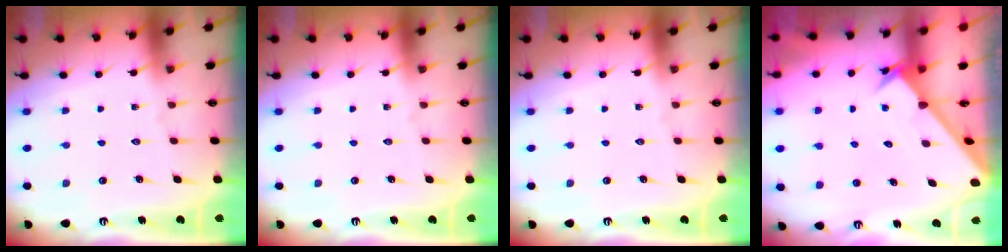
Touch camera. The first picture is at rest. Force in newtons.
{"total": 0.0}
{"total": 0.0}
{"total": 2.5, "press": 2.5, "slide": 0.2}